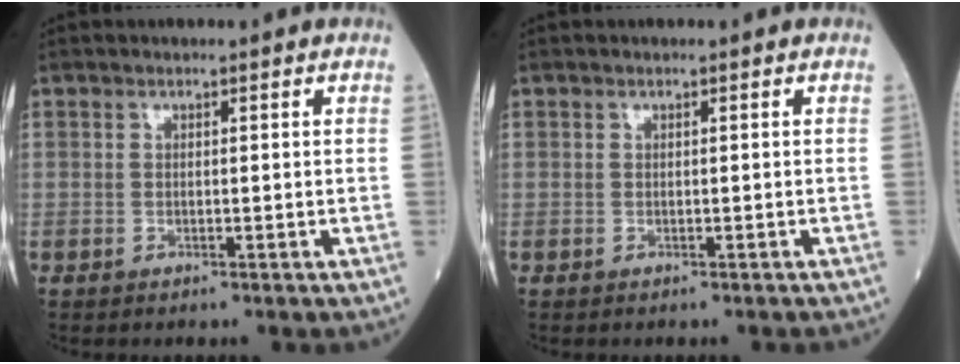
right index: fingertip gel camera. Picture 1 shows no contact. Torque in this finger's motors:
{"motor_torque": [-0.05, -0.03, -0.06, 0.01]}